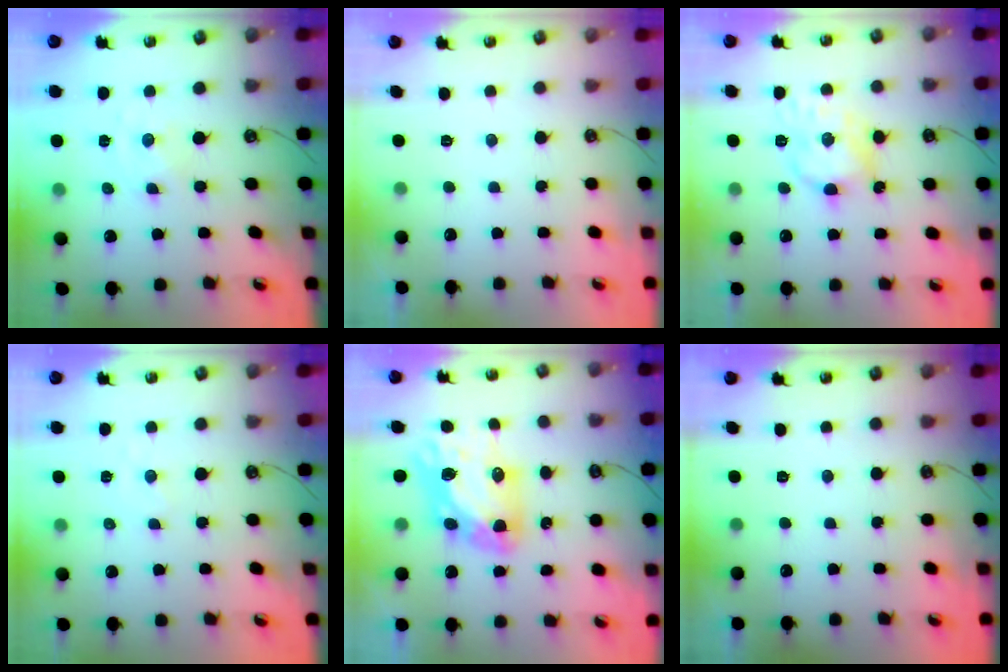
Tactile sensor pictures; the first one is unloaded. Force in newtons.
{"total": 0.0}
{"total": 10.1, "press": 10.1, "slide": 0.4}
{"total": 1.4, "press": 1.4, "slide": 0.2}
{"total": 11.5, "press": 11.5, "slide": 0.9}
{"total": 0.0}